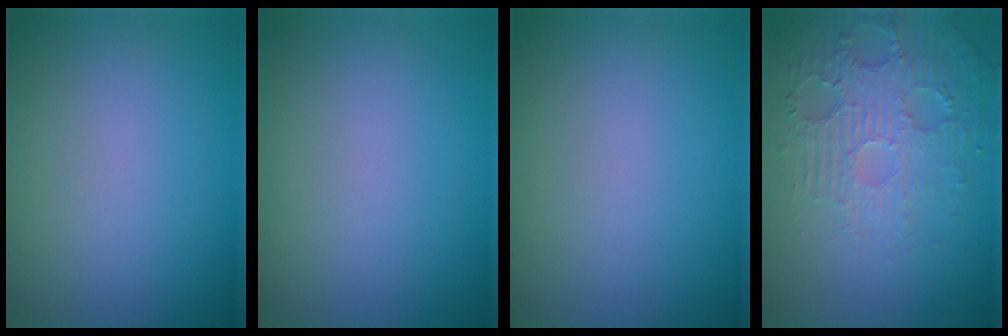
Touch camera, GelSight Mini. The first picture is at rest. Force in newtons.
{"total": 0.0}
{"total": 0.0}
{"total": 5.0, "press": 3.6, "slide": 3.5}